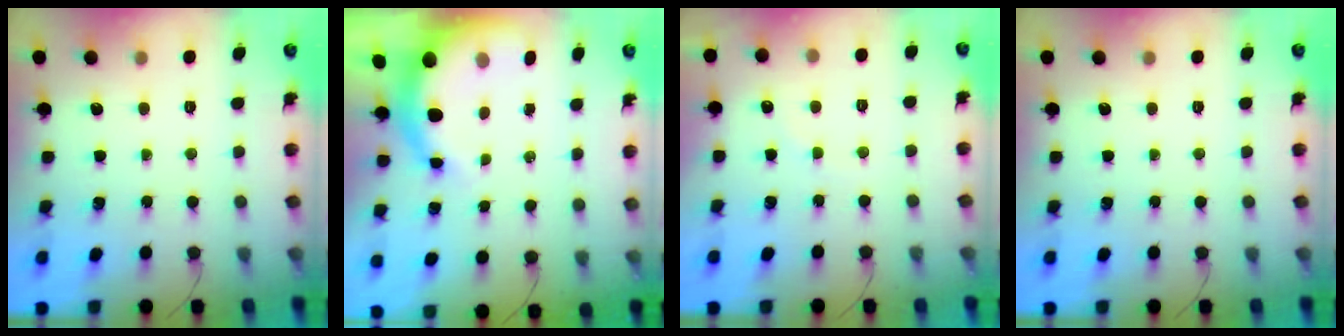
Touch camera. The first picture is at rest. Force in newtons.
{"total": 8.2, "press": 8.0, "slide": 1.8}
{"total": 5.6, "press": 5.6, "slide": 1.0}
{"total": 0.0}